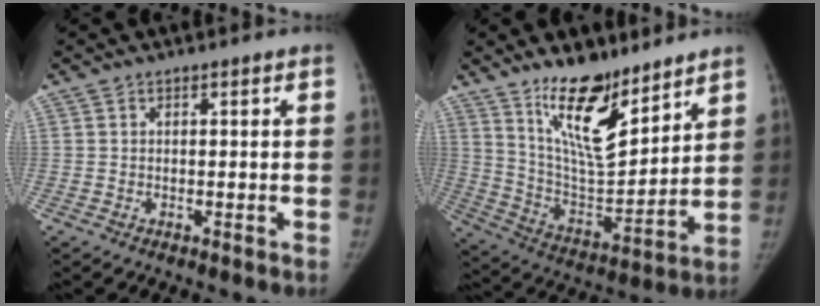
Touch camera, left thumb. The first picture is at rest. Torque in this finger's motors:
{"motor_torque": [0.91, -0.25, 1.61, -1.16, 0.41]}